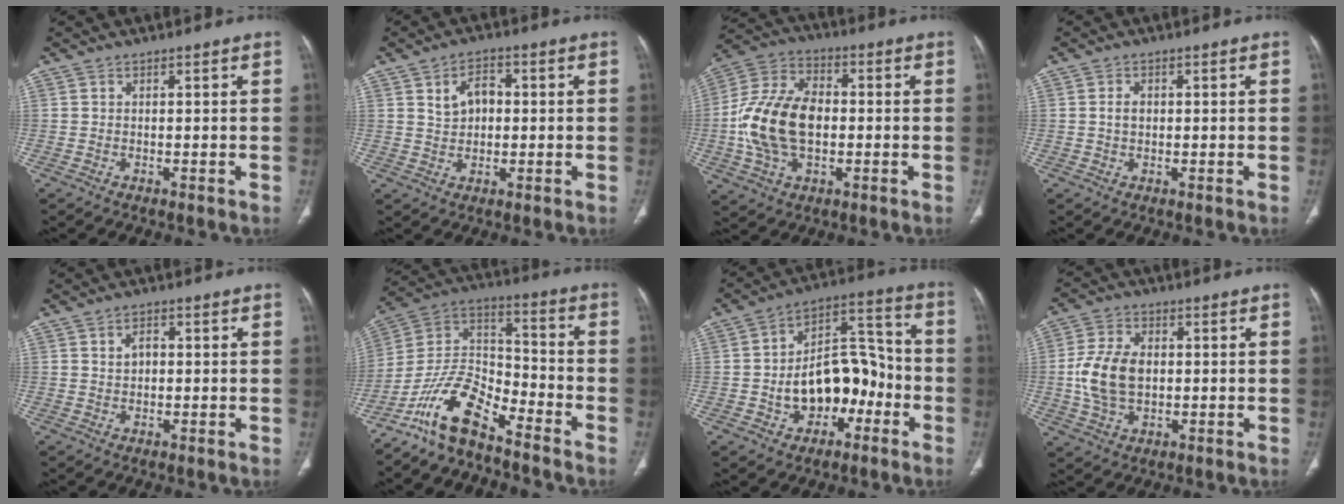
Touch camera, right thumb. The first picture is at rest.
{"total": 5.6, "force": [1.1, 4.0, 3.8], "torque": [-0.048, 0.007, 0.018]}
{"total": 16.9, "force": [-1.4, 10.9, 12.8], "torque": [-0.247, 0.025, -0.022]}
{"total": 2.0, "force": [0.1, 1.5, 1.3], "torque": [-0.019, 0.006, 0.003]}
{"total": 2.6, "force": [0.5, 1.8, 1.8], "torque": [-0.025, 0.005, 0.011]}
{"total": 13.2, "force": [-10.0, 4.7, 7.3], "torque": [-0.132, 0.085, -0.195]}
{"total": 15.8, "force": [-4.3, 10.3, 11.2], "torque": [-0.127, 0.056, -0.065]}
{"total": 9.7, "force": [-0.1, 6.5, 7.2], "torque": [-0.140, 0.007, 0.000]}